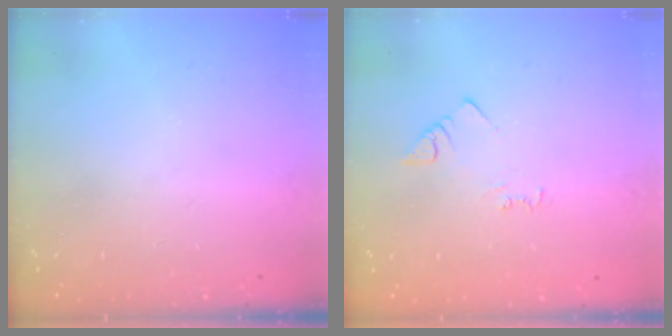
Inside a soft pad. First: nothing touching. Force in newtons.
{"total": 4.2, "press": 4.1, "slide": 0.6}